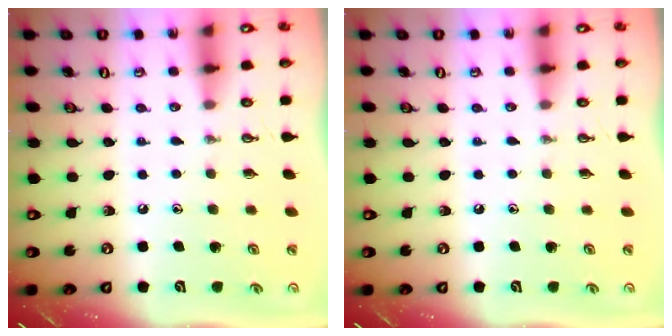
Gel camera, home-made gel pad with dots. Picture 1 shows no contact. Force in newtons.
{"total": 0.0}